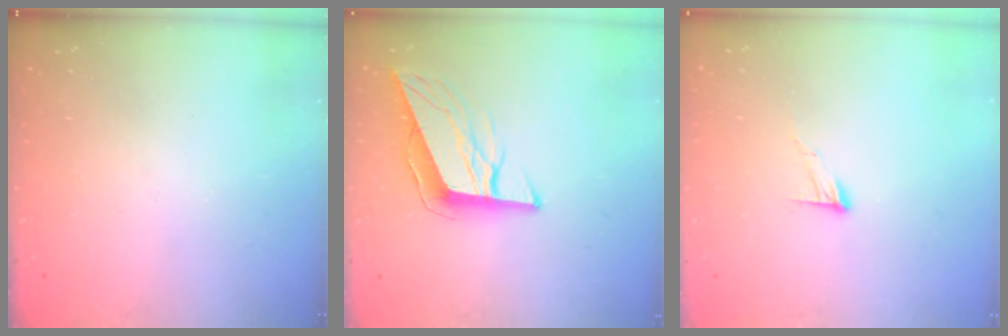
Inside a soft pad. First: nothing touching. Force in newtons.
{"total": 10.5, "press": 10.2, "slide": 2.4}
{"total": 6.5, "press": 6.5, "slide": 0.5}